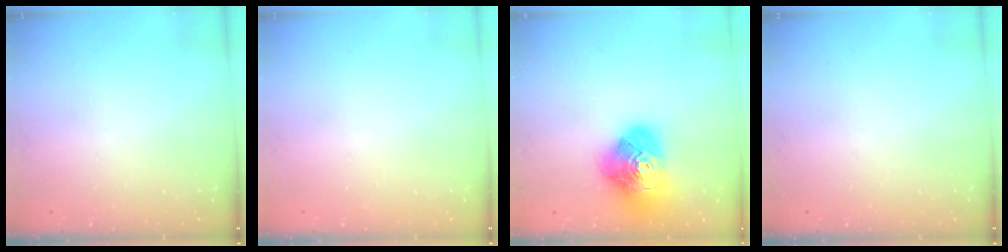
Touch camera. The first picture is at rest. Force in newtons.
{"total": 0.0}
{"total": 19.4, "press": 19.3, "slide": 2.3}
{"total": 0.0}